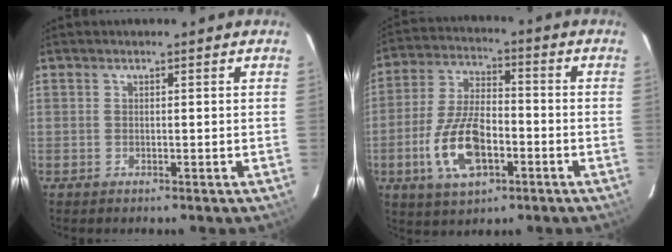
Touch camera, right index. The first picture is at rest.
{"total": 13.5, "force": [-4.8, 6.3, 11.0], "torque": [-0.232, 0.000, -0.083]}